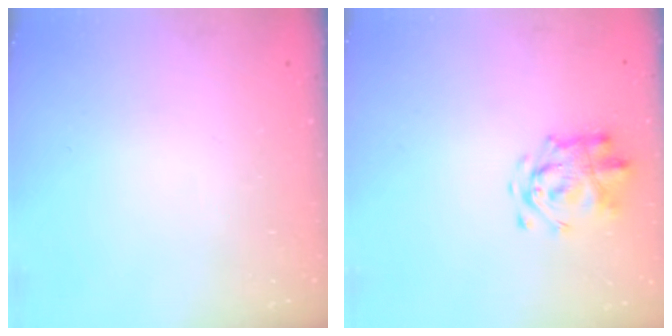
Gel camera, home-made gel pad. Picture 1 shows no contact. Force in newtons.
{"total": 4.7, "press": 4.5, "slide": 1.1}